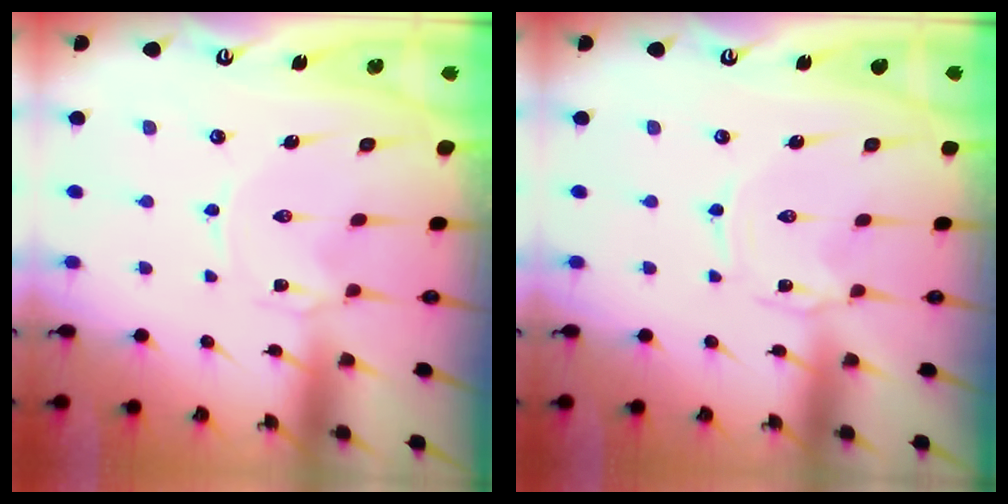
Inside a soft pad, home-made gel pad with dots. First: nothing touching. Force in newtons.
{"total": 0.0}